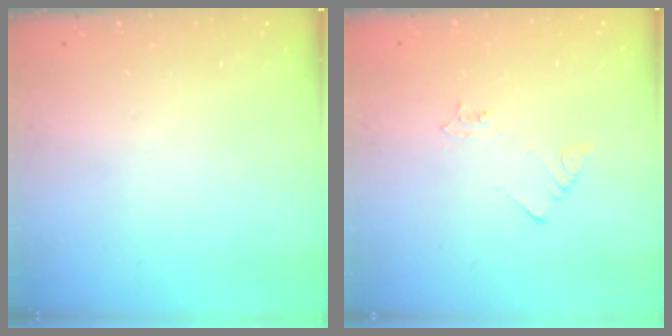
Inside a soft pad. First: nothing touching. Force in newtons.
{"total": 1.9, "press": 1.9, "slide": 0.3}